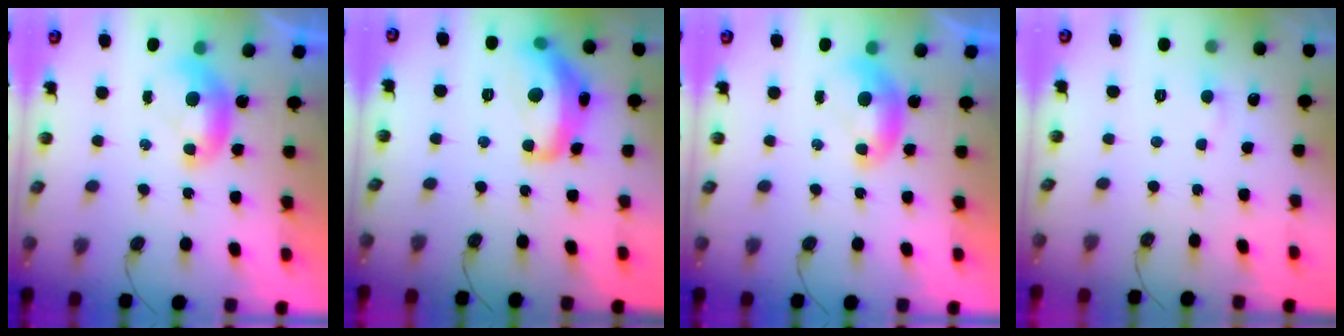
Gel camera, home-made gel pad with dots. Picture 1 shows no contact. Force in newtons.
{"total": 11.5, "press": 11.5, "slide": 0.8}
{"total": 0.0}
{"total": 0.9, "press": 0.8, "slide": 0.4}